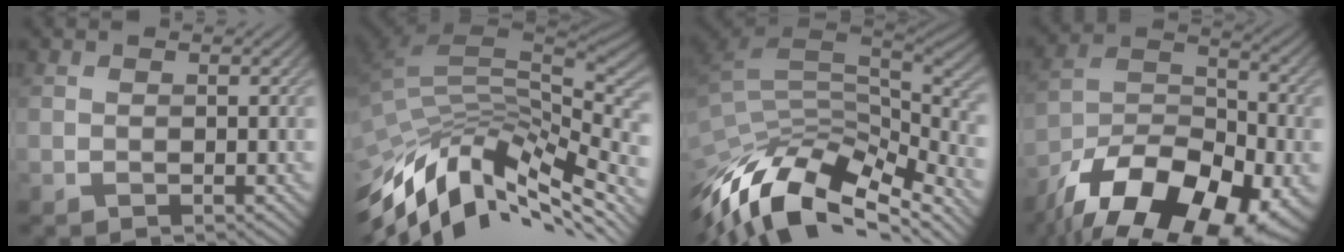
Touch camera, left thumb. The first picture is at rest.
{"total": 13.7, "force": [-6.7, 7.3, 9.5], "torque": [-0.215, -0.024, -0.108]}
{"total": 15.3, "force": [-8.6, 7.5, 10.2], "torque": [-0.251, -0.034, -0.138]}
{"total": 19.0, "force": [-12.5, 9.0, 11.1], "torque": [-0.215, -0.046, -0.189]}